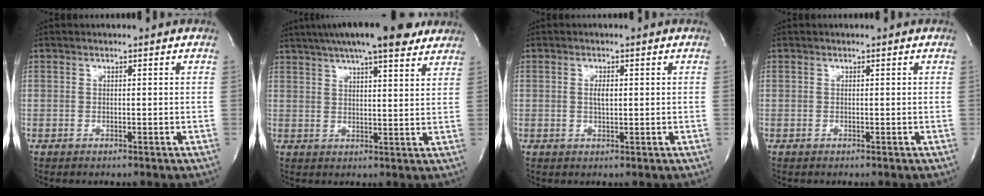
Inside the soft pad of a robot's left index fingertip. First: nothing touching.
{"total": 17.7, "force": [14.1, 3.0, 10.4], "torque": [-0.177, 0.039, 0.195]}
{"total": 1.8, "force": [0.2, 0.6, 1.7], "torque": [-0.035, -0.001, 0.005]}
{"total": 0.0}